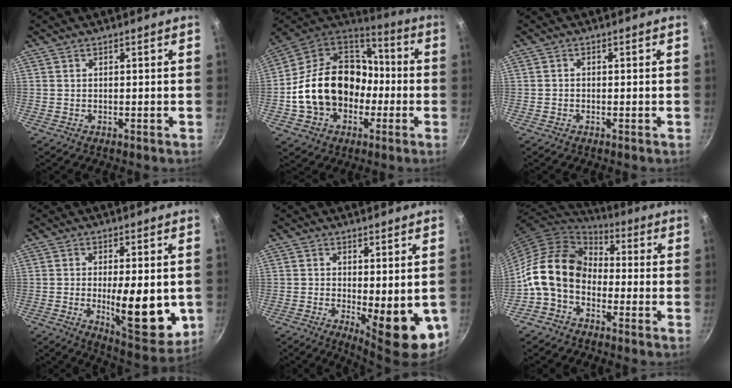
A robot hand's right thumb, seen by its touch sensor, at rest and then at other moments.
{"total": 23.7, "force": [-3.2, 18.2, 14.8], "torque": [-0.241, 0.064, -0.042]}
{"total": 0.6, "force": [-0.1, 0.4, 0.3], "torque": [-0.006, 0.003, -0.002]}
{"total": 15.4, "force": [-1.9, 5.5, 14.2], "torque": [-0.173, -0.018, -0.016]}
{"total": 10.8, "force": [-1.8, 3.8, 10.0], "torque": [-0.113, -0.009, -0.010]}
{"total": 14.2, "force": [-2.2, 10.0, 9.9], "torque": [-0.164, 0.040, -0.064]}